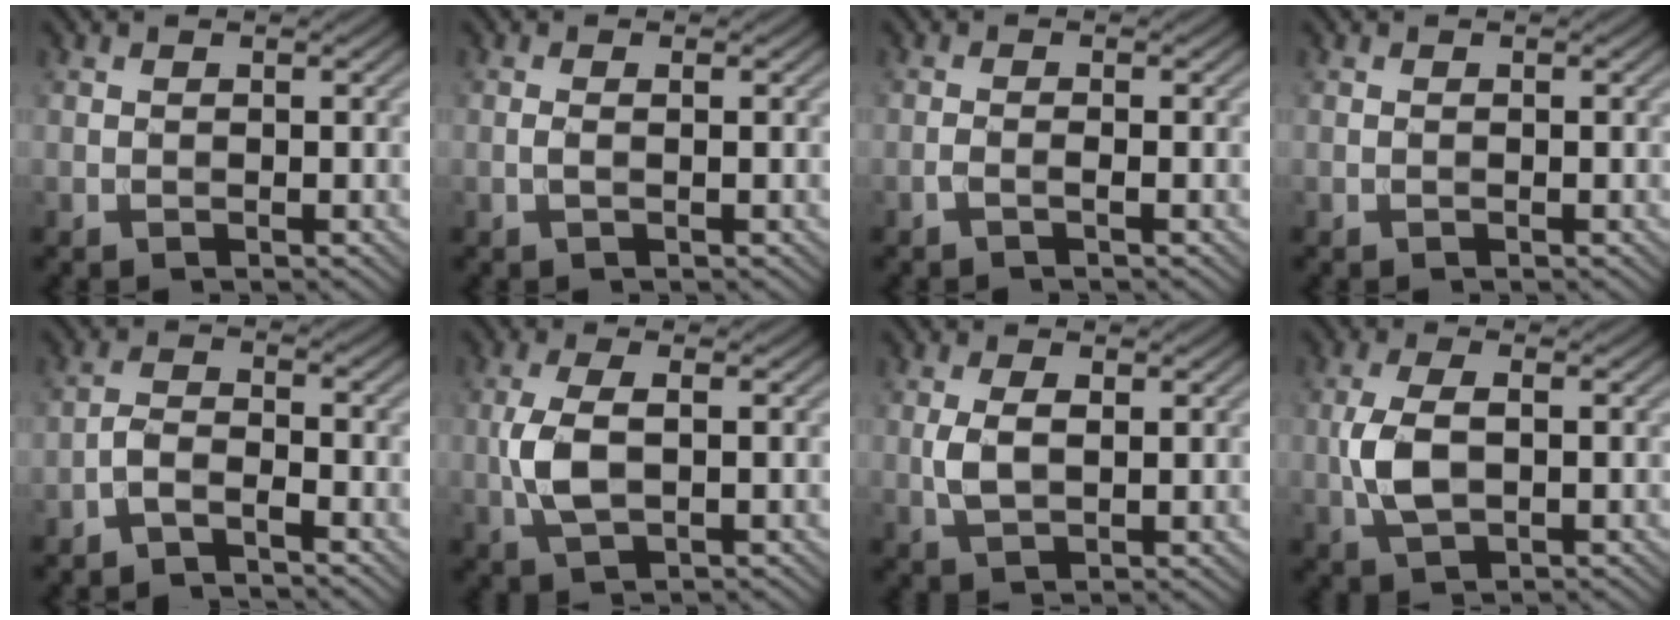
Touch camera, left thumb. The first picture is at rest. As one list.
[{"total": 1.0, "force": [-0.1, 0.1, 1.0], "torque": [-0.022, 0.001, -0.003]}, {"total": 1.2, "force": [-0.6, 0.1, 1.0], "torque": [-0.017, 0.007, -0.018]}, {"total": 0.0}, {"total": 2.9, "force": [-2.3, 0.7, 1.6], "torque": [-0.034, 0.005, -0.055]}, {"total": 5.3, "force": [-0.1, 2.2, 4.8], "torque": [-0.120, 0.003, -0.003]}, {"total": 3.8, "force": [0.4, 1.9, 3.3], "torque": [-0.076, -0.003, 0.011]}, {"total": 5.6, "force": [-0.3, 2.7, 4.8], "torque": [-0.118, 0.001, -0.005]}]